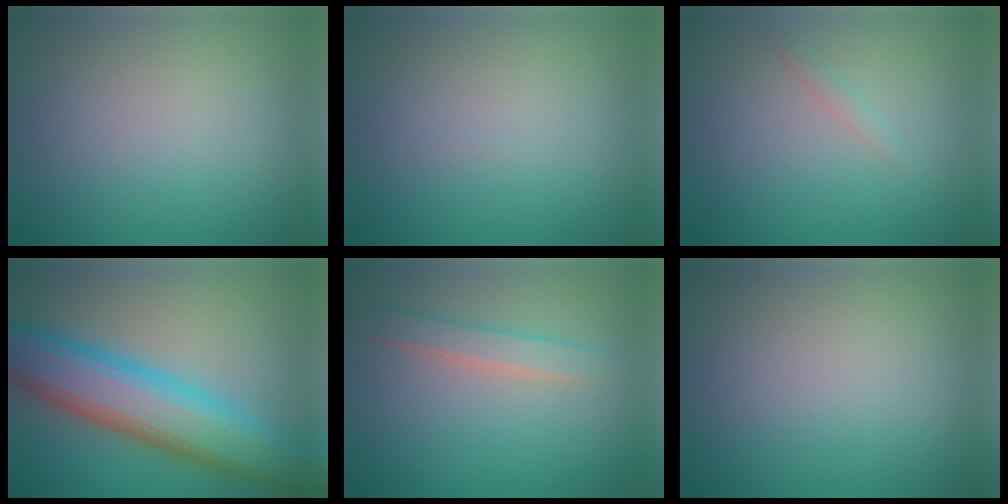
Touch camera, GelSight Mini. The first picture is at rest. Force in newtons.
{"total": 0.0}
{"total": 0.7, "press": 0.7, "slide": 0.0}
{"total": 8.9, "press": 8.9, "slide": 0.0}
{"total": 2.2, "press": 2.2, "slide": 0.1}
{"total": 0.0}